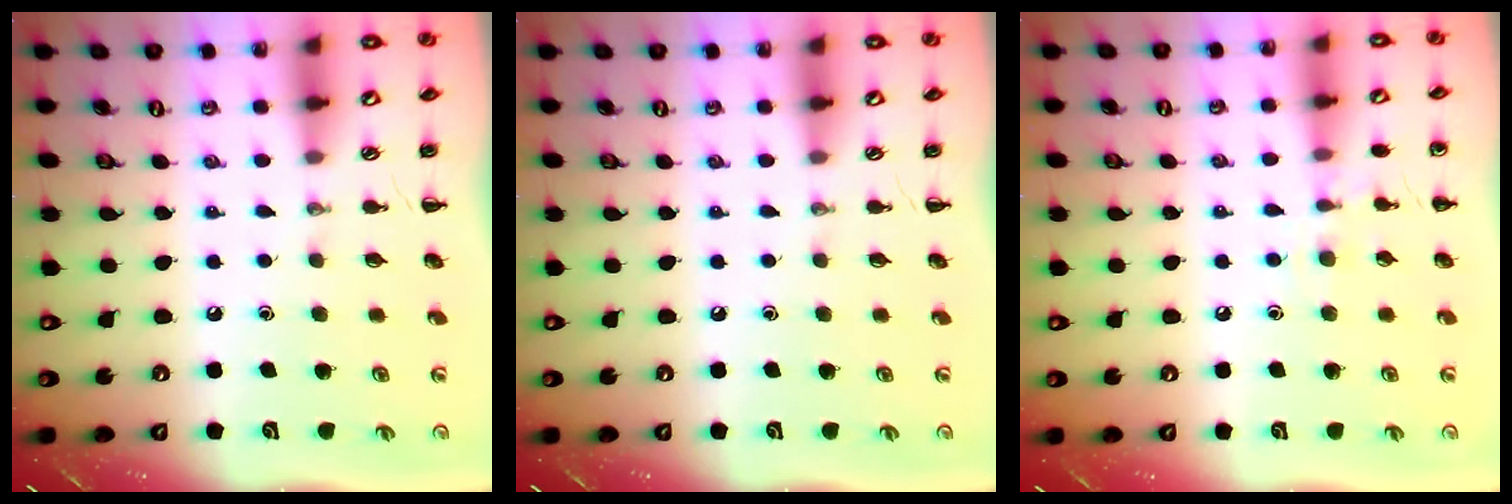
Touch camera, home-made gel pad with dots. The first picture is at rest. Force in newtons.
{"total": 0.0}
{"total": 6.9, "press": 6.7, "slide": 1.9}